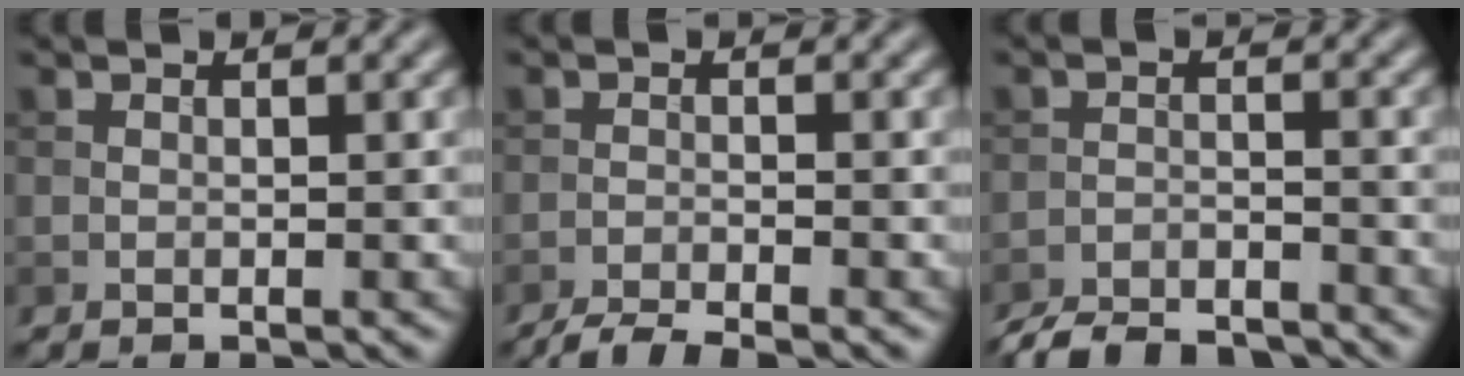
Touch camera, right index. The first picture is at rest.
{"total": 3.4, "force": [-2.9, 0.3, 1.6], "torque": [-0.029, -0.001, -0.060]}
{"total": 5.3, "force": [-5.1, 1.0, 1.3], "torque": [-0.022, -0.010, -0.093]}